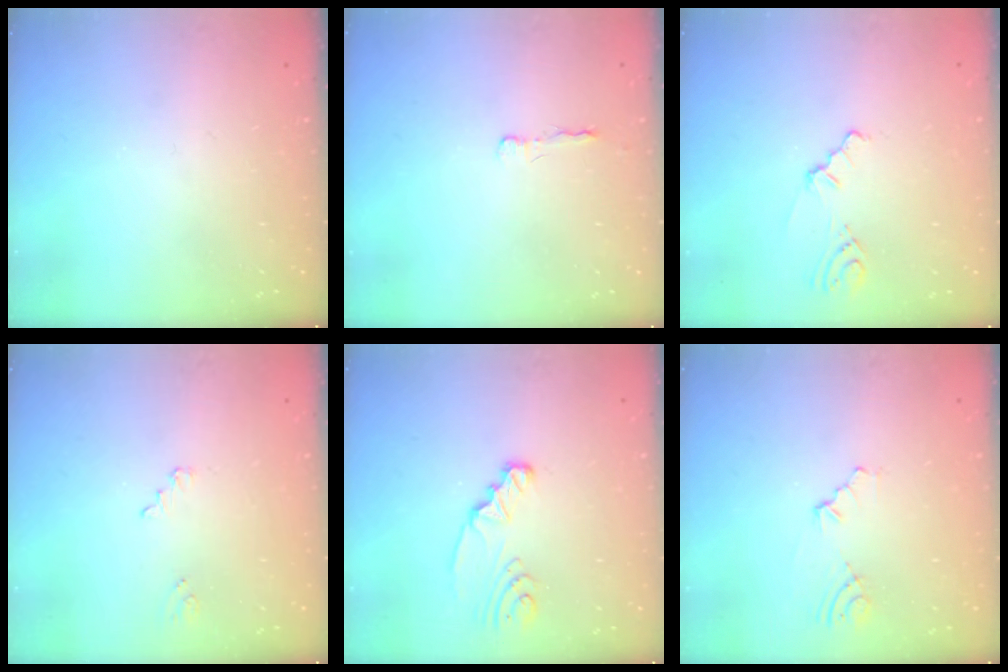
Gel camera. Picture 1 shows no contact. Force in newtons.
{"total": 2.2, "press": 2.2, "slide": 0.4}
{"total": 2.1, "press": 2.0, "slide": 0.7}
{"total": 1.0, "press": 1.0, "slide": 0.1}
{"total": 3.0, "press": 3.0, "slide": 0.4}
{"total": 3.4, "press": 2.8, "slide": 2.0}